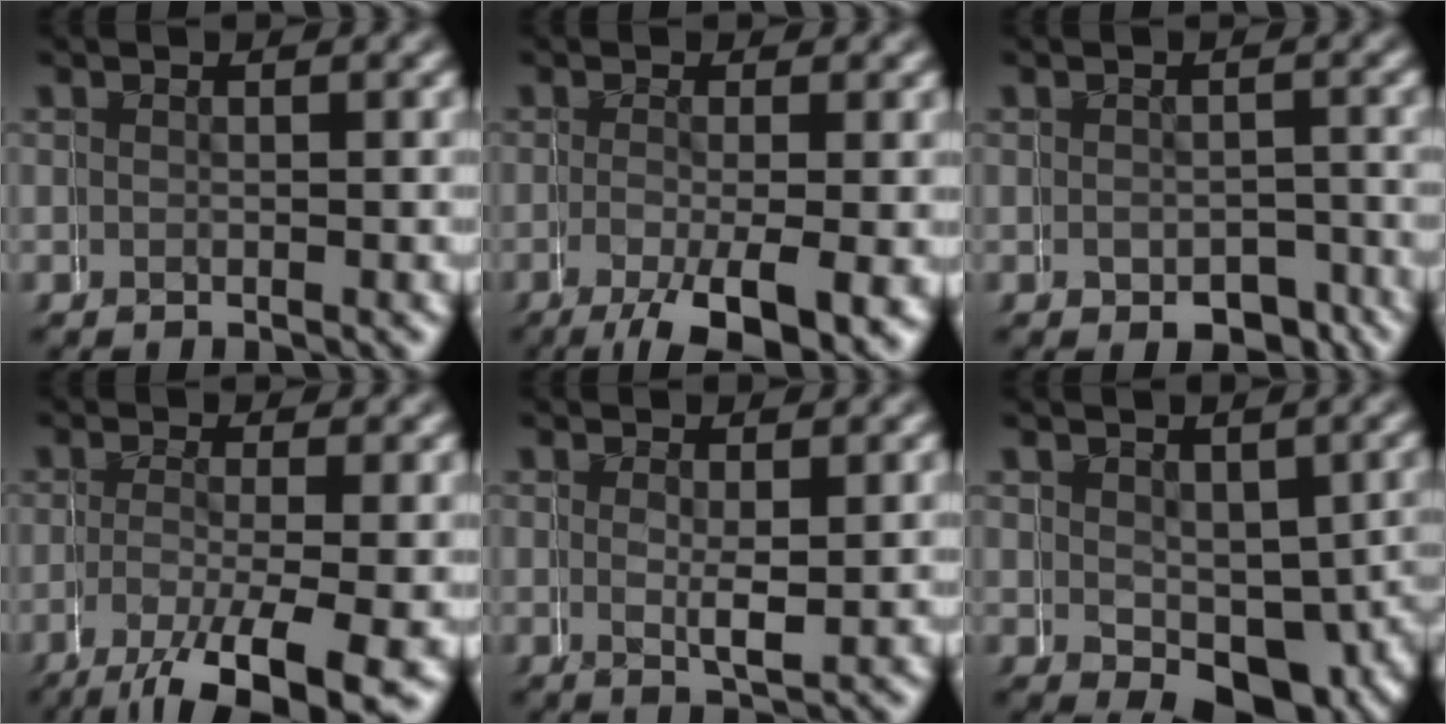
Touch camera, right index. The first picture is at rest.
{"total": 4.3, "force": [-2.3, 1.1, 3.4], "torque": [-0.054, -0.019, -0.027]}
{"total": 3.3, "force": [-2.4, 2.1, 1.0], "torque": [-0.010, -0.003, -0.040]}
{"total": 4.0, "force": [-2.3, 0.6, 3.3], "torque": [-0.068, -0.021, -0.029]}
{"total": 1.3, "force": [1.0, -0.1, 0.8], "torque": [-0.005, -0.002, 0.020]}
{"total": 5.4, "force": [-0.8, 3.6, 4.0], "torque": [-0.045, -0.021, 0.001]}